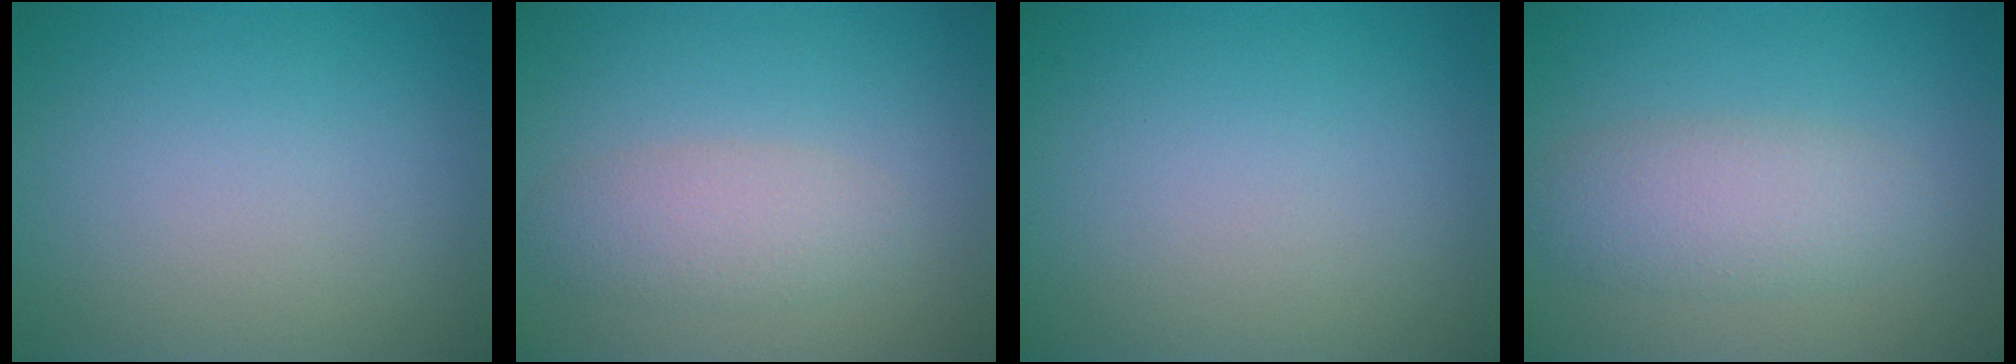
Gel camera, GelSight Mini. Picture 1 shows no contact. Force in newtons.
{"total": 2.8, "press": 2.8, "slide": 0.3}
{"total": 0.0}
{"total": 3.8, "press": 3.7, "slide": 0.2}